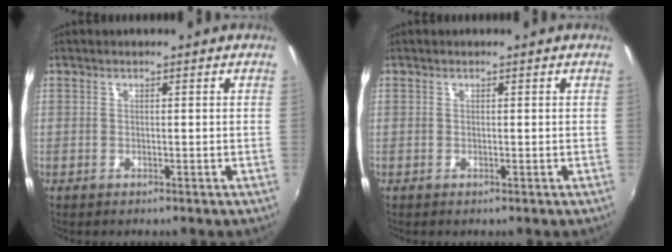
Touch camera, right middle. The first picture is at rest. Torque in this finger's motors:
{"motor_torque": [0.00, 0.00, 0.00, 0.01]}